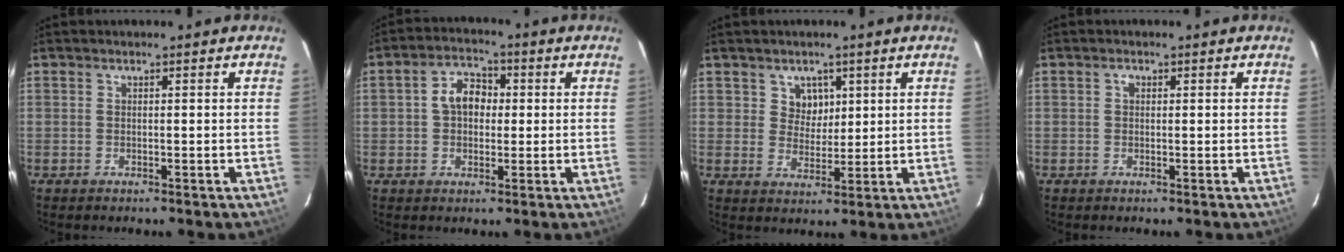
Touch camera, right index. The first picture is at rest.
{"total": 6.3, "force": [0.6, 4.6, 4.2], "torque": [-0.075, 0.022, 0.010]}
{"total": 4.4, "force": [2.0, 3.8, 1.0], "torque": [-0.011, 0.006, 0.040]}
{"total": 0.9, "force": [0.2, 0.7, 0.4], "torque": [-0.007, 0.005, 0.002]}